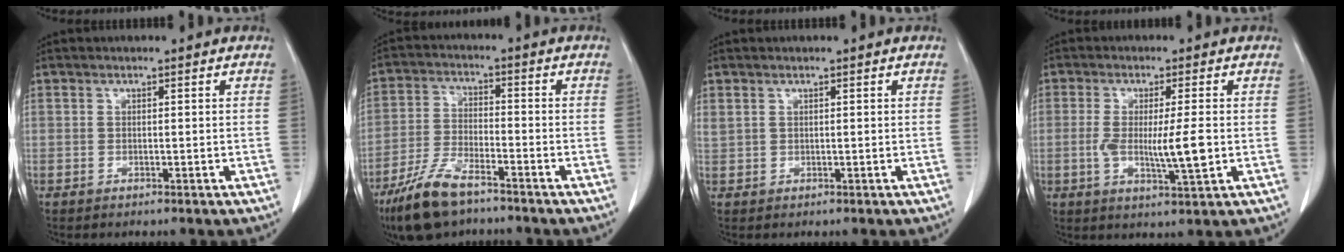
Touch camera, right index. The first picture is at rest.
{"total": 9.7, "force": [-7.1, 2.9, 6.0], "torque": [-0.129, -0.017, -0.133]}
{"total": 1.1, "force": [0.8, 0.6, 0.5], "torque": [-0.017, 0.011, 0.023]}
{"total": 7.0, "force": [-0.7, 0.5, 7.0], "torque": [-0.125, -0.017, -0.013]}